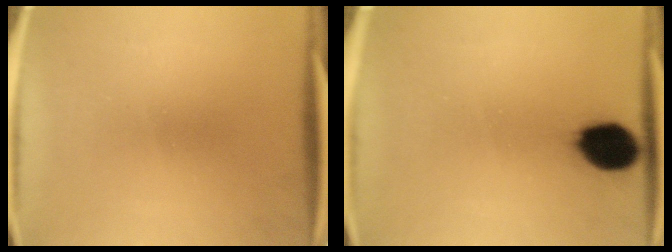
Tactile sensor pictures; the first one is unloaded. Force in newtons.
{"total": 10.4}